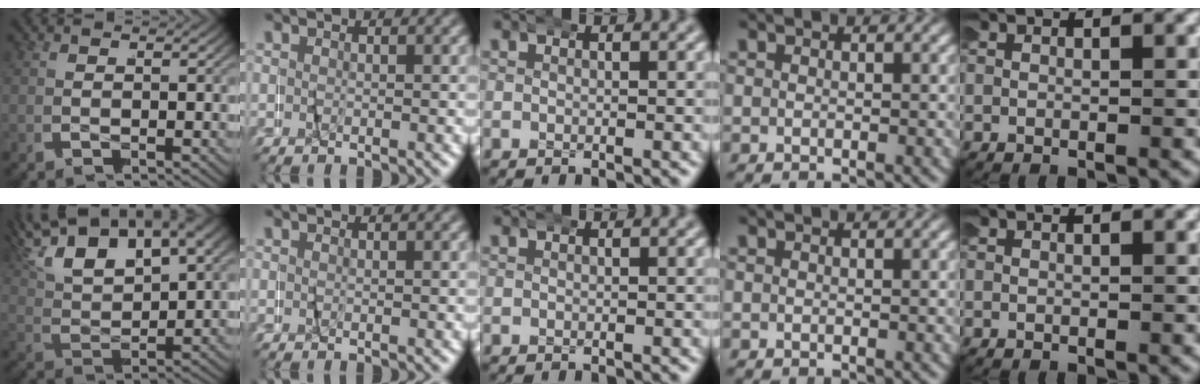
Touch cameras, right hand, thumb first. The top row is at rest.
{"thumb": {"total": 9.0, "force": [3.2, 5.5, 6.3], "torque": [-0.140, 0.015, 0.045]}}